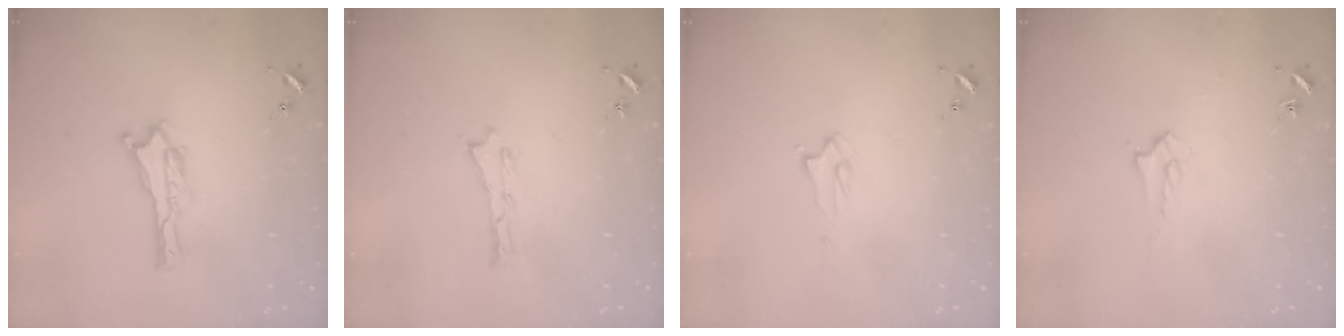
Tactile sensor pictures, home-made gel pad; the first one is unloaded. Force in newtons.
{"total": 0.0}
{"total": 2.0, "press": 2.0, "slide": 0.2}
{"total": 2.0, "press": 2.0, "slide": 0.2}